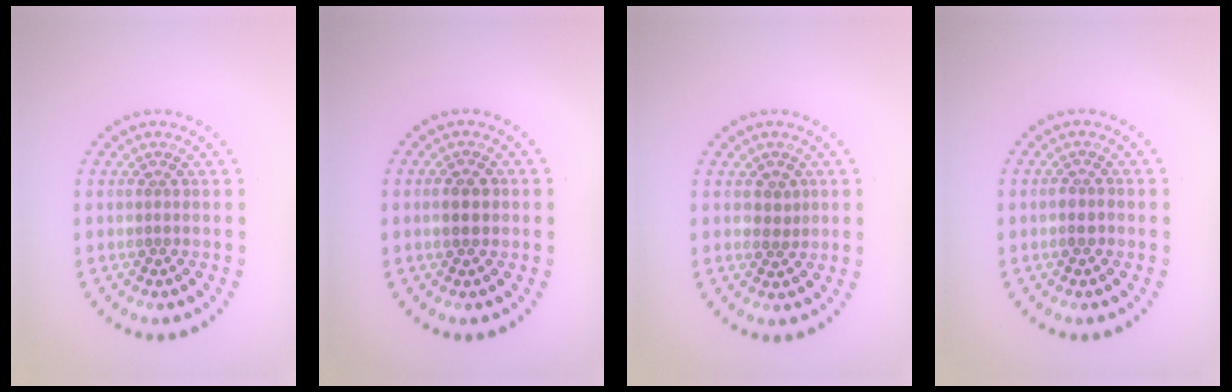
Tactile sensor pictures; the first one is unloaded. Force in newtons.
{"total": 1.9, "press": 1.9, "slide": 0.2}
{"total": 0.9, "press": 0.8, "slide": 0.4}
{"total": 1.3, "press": 1.2, "slide": 0.5}